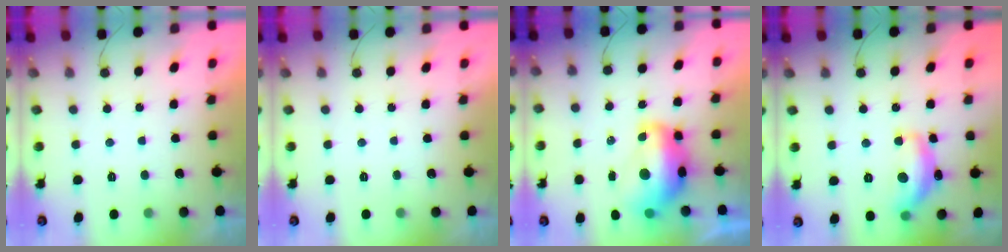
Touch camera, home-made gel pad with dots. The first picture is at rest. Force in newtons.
{"total": 0.0}
{"total": 13.4, "press": 13.3, "slide": 1.0}
{"total": 13.7, "press": 13.7, "slide": 0.8}